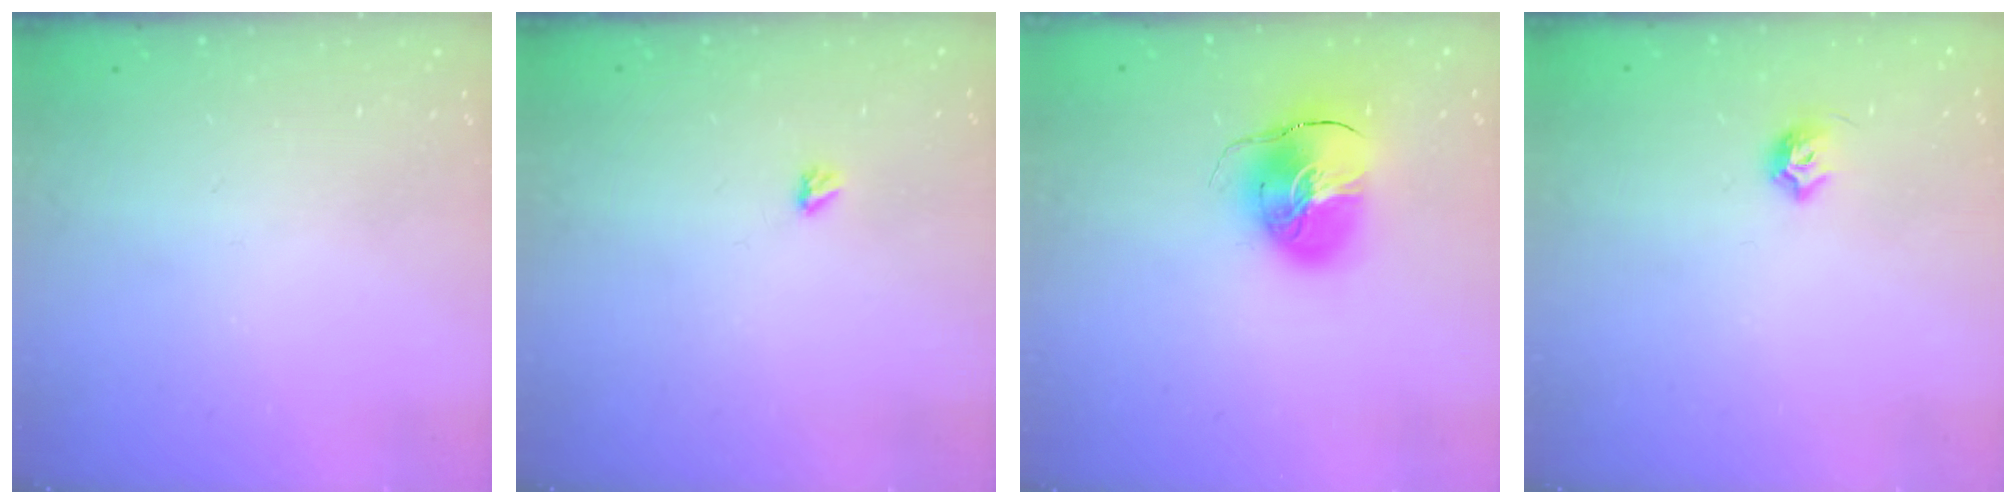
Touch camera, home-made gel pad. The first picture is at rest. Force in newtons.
{"total": 2.9, "press": 2.9, "slide": 0.5}
{"total": 11.2, "press": 11.0, "slide": 1.7}
{"total": 5.9, "press": 5.8, "slide": 0.9}